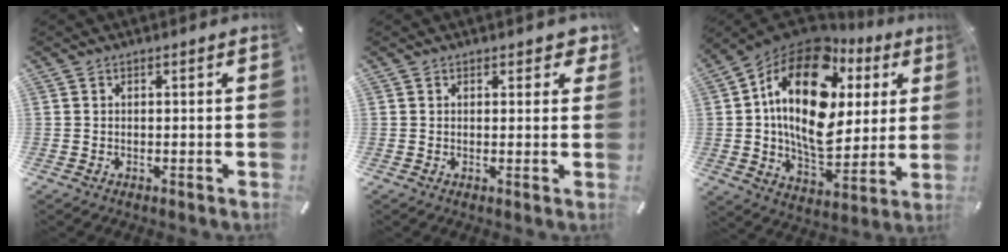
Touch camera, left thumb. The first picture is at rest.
{"total": 2.2, "force": [1.3, 1.4, 1.1], "torque": [-0.001, -0.003, 0.018]}
{"total": 23.5, "force": [6.1, 14.8, 17.2], "torque": [-0.307, -0.027, 0.098]}